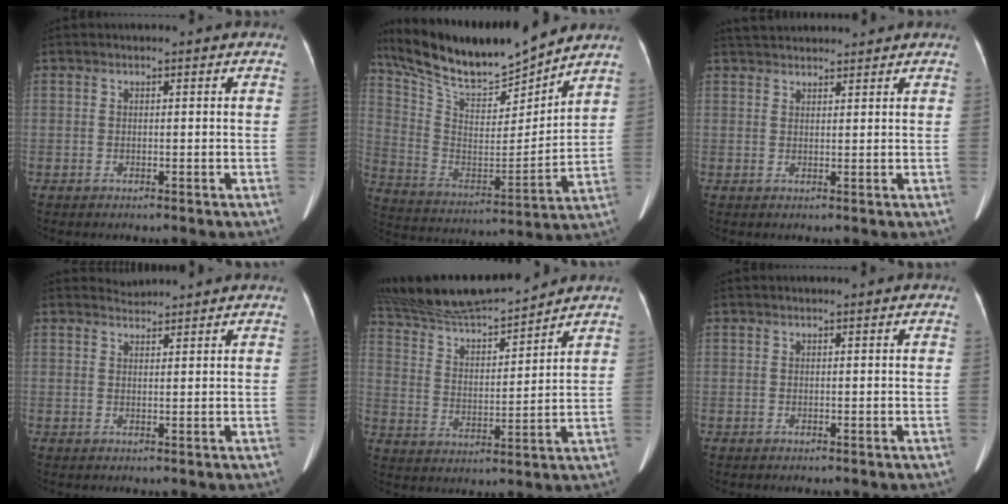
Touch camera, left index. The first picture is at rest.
{"total": 19.3, "force": [17.3, 2.5, 8.2], "torque": [-0.162, -0.002, 0.305]}
{"total": 6.6, "force": [6.1, 1.5, 1.9], "torque": [-0.029, 0.040, 0.095]}
{"total": 1.9, "force": [1.9, -0.1, -0.6], "torque": [-0.002, 0.009, 0.039]}
{"total": 14.6, "force": [13.7, 0.8, 4.9], "torque": [-0.098, 0.005, 0.252]}
{"total": 0.7, "force": [0.6, 0.1, 0.3], "torque": [-0.006, 0.011, 0.009]}